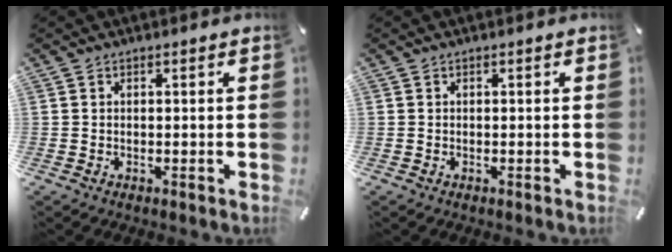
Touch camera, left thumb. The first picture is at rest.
{"total": 0.0}